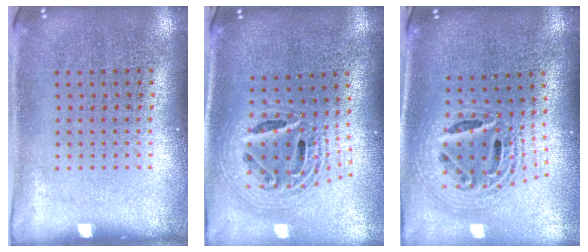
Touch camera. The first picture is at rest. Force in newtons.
{"total": 2.3, "press": 1.8, "slide": 1.6}
{"total": 2.3, "press": 1.8, "slide": 1.6}